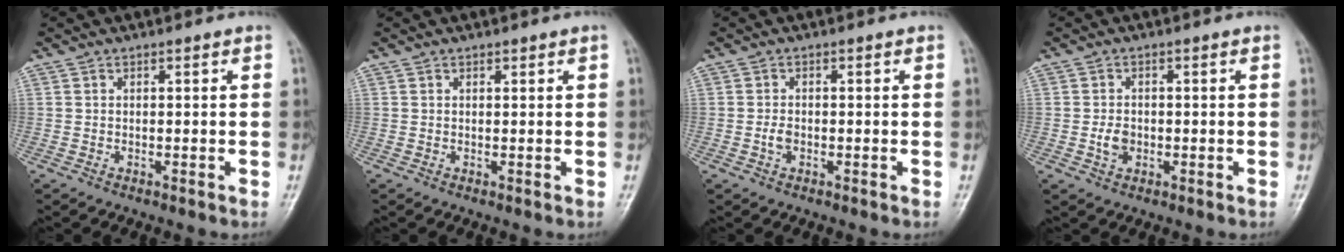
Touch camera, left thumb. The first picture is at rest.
{"total": 0.6, "force": [0.5, 0.2, 0.3], "torque": [-0.004, -0.003, 0.007]}
{"total": 1.8, "force": [-0.5, 1.2, 1.2], "torque": [-0.021, 0.003, -0.011]}
{"total": 2.9, "force": [-0.6, 2.2, 1.8], "torque": [-0.024, 0.003, -0.011]}